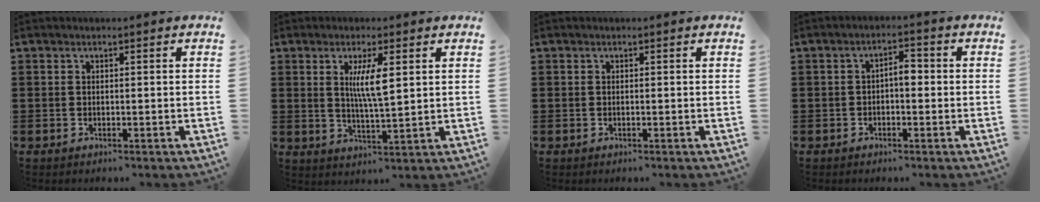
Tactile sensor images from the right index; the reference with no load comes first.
{"total": 5.8, "force": [1.6, 1.1, 5.5], "torque": [-0.111, 0.003, 0.025]}
{"total": 0.0}
{"total": 2.8, "force": [-0.4, 1.2, 2.5], "torque": [-0.048, 0.007, -0.010]}